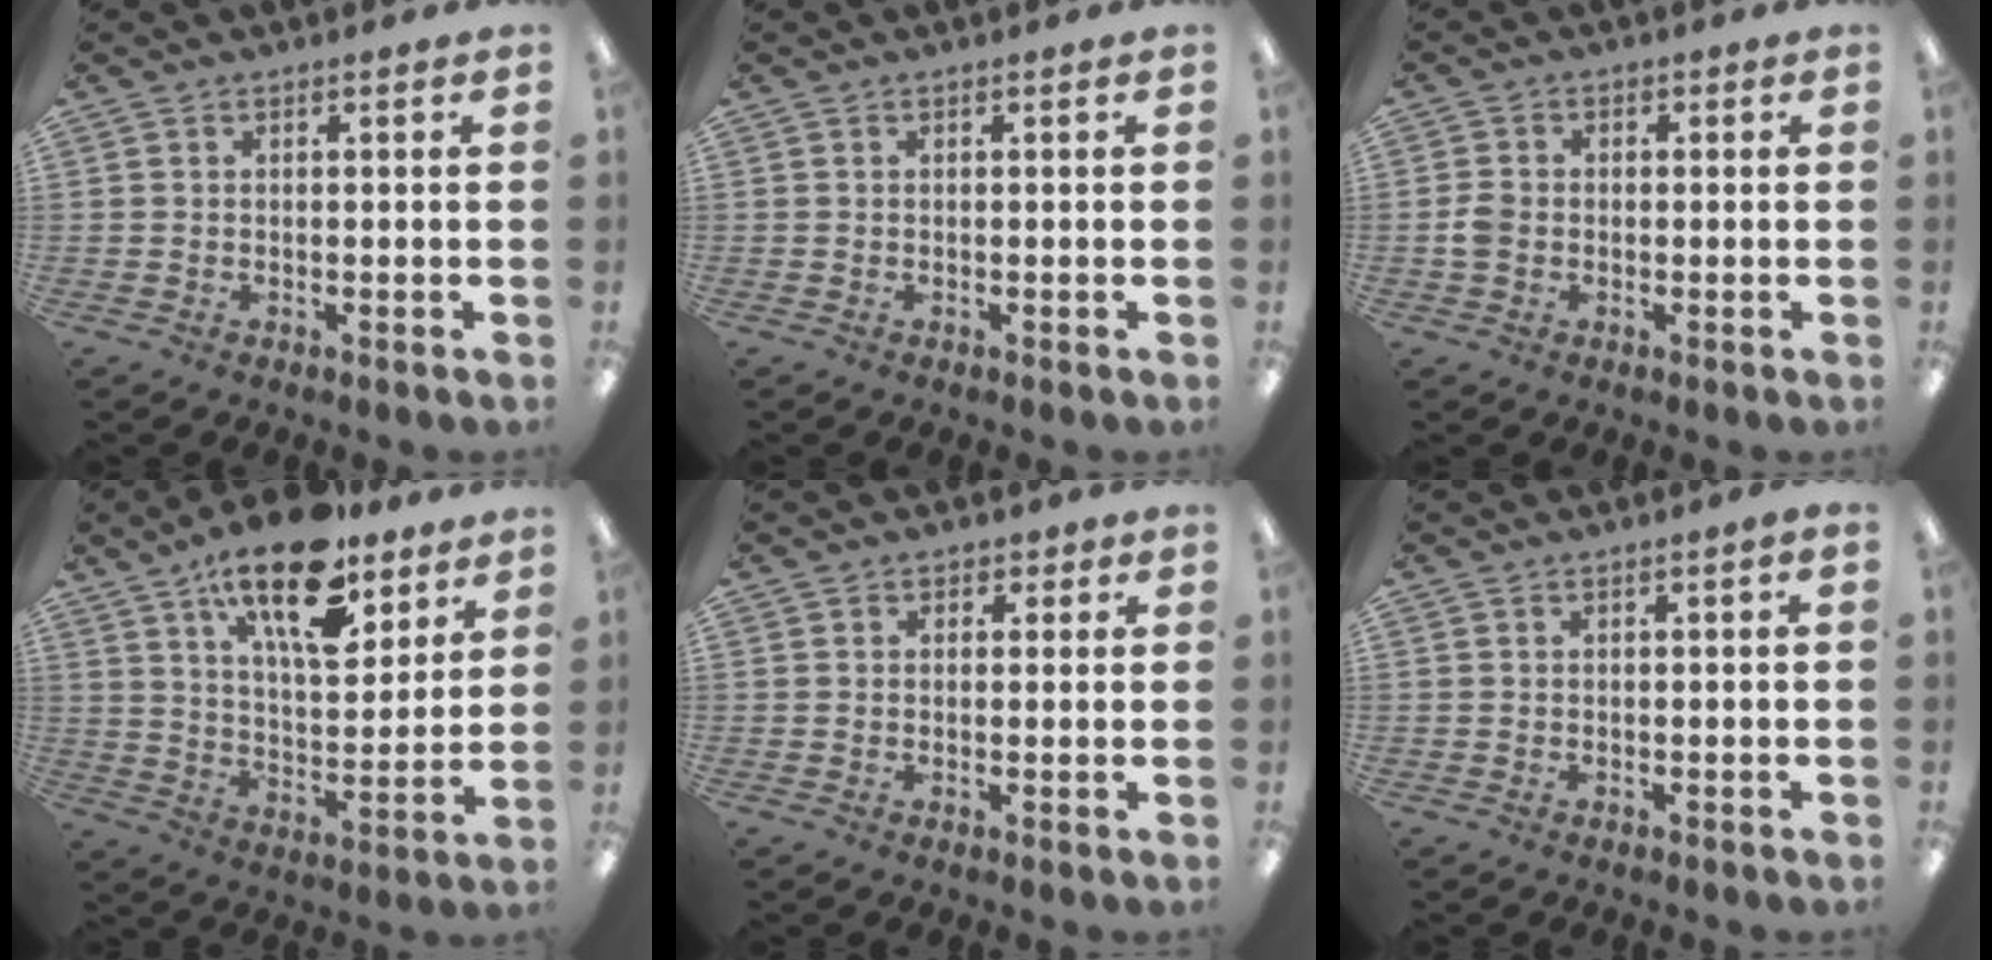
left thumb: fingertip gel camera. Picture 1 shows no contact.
{"total": 0.0}
{"total": 3.7, "force": [-0.6, 3.1, 1.9], "torque": [-0.023, 0.005, -0.012]}
{"total": 18.8, "force": [12.7, 7.5, 11.7], "torque": [-0.190, -0.063, 0.211]}
{"total": 1.7, "force": [0.8, 1.4, 0.4], "torque": [0.000, 0.002, 0.013]}
{"total": 0.5, "force": [0.0, 0.1, 0.5], "torque": [-0.008, -0.001, -0.001]}